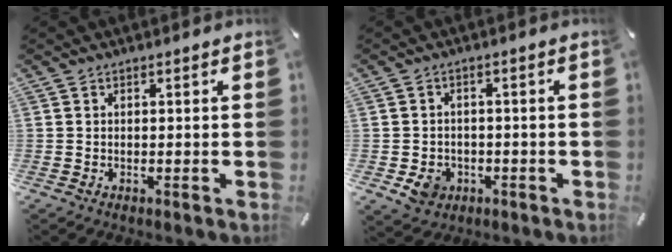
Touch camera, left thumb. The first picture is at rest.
{"total": 5.6, "force": [-1.9, 4.8, 2.2], "torque": [-0.031, 0.005, -0.034]}